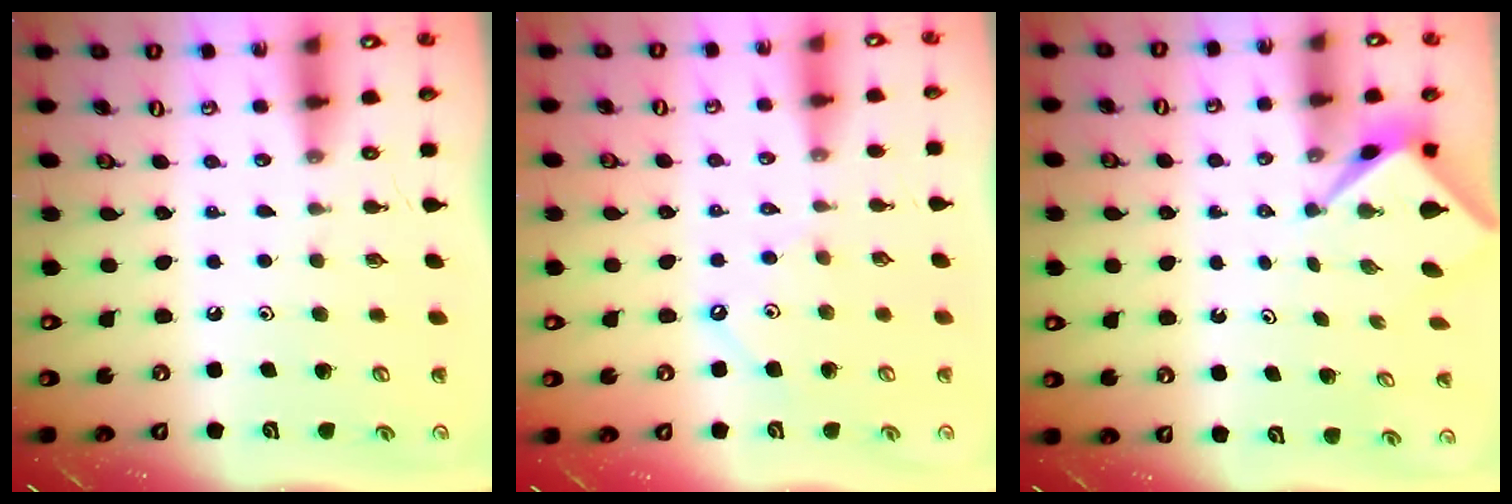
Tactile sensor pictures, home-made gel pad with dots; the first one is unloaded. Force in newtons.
{"total": 2.3, "press": 2.3, "slide": 0.4}
{"total": 2.1, "press": 2.1, "slide": 0.2}